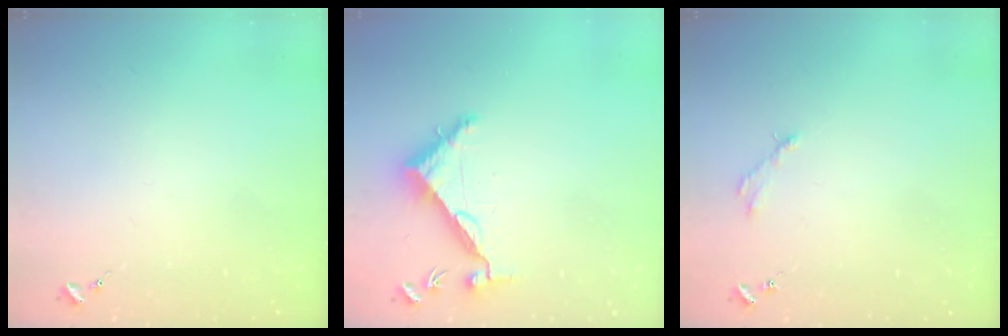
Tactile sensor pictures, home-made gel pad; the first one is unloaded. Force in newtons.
{"total": 7.2, "press": 7.2, "slide": 0.3}
{"total": 2.8, "press": 2.8, "slide": 0.4}